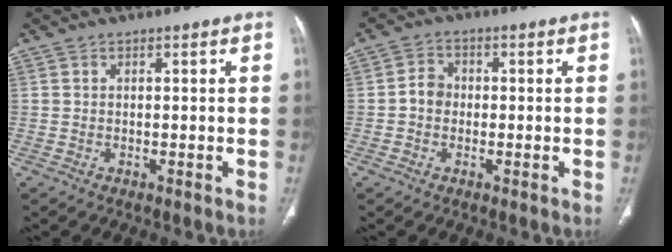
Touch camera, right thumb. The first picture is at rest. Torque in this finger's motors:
{"motor_torque": [0.30, 1.46, 0.68, -0.51, 0.01]}